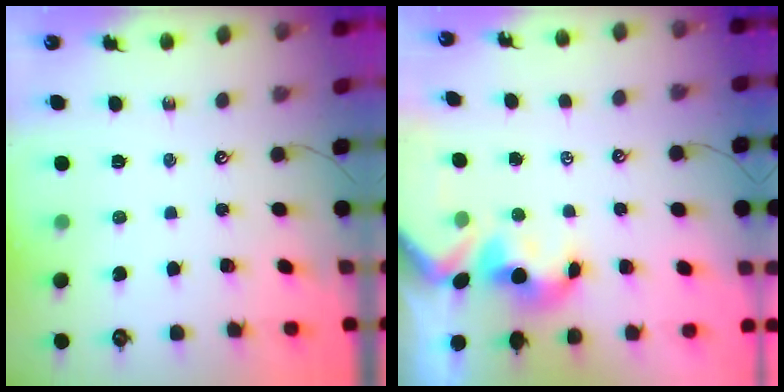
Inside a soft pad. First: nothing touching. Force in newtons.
{"total": 1.6, "press": 1.5, "slide": 0.7}